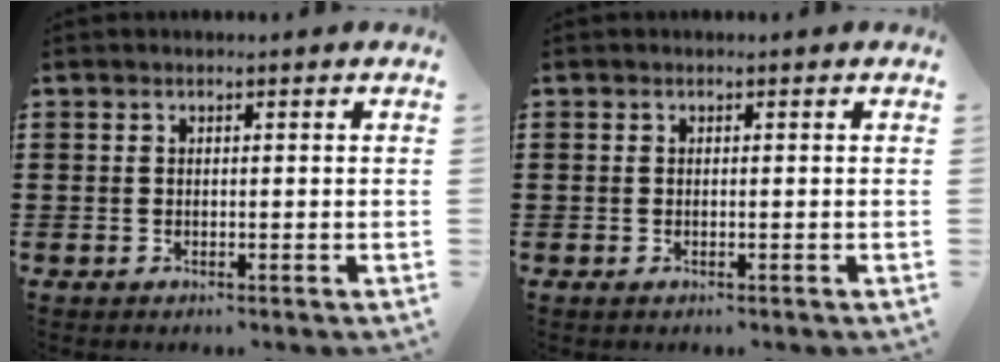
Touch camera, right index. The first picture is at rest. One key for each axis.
{"total": 0.0}